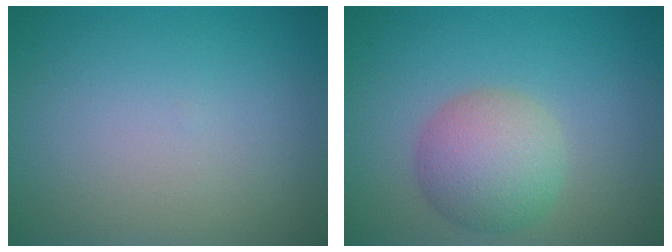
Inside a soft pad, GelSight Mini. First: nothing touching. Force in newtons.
{"total": 4.8, "press": 4.8, "slide": 0.1}